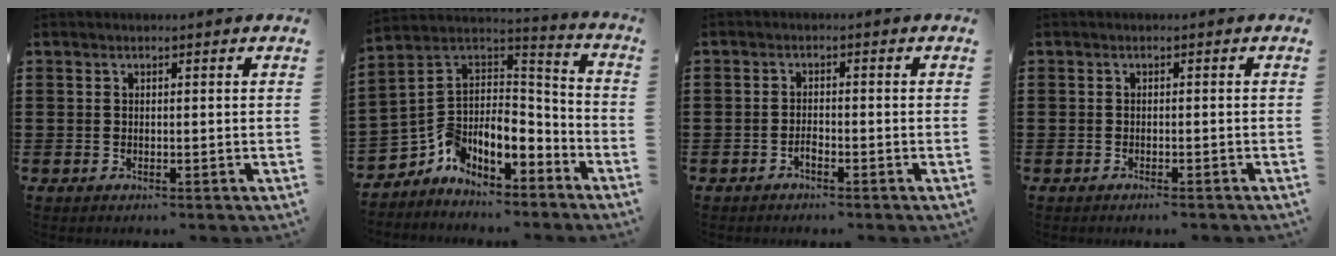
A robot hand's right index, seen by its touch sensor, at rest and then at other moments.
{"total": 7.3, "force": [-4.6, 4.6, 3.4], "torque": [-0.078, -0.009, -0.089]}
{"total": 1.2, "force": [-1.0, 0.1, 0.7], "torque": [-0.017, -0.006, -0.017]}
{"total": 0.7, "force": [-0.7, 0.0, 0.3], "torque": [-0.007, -0.002, -0.013]}